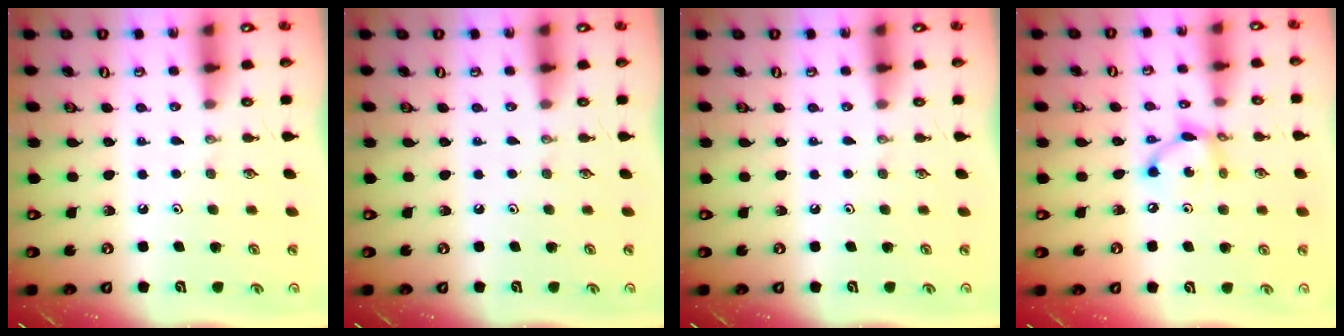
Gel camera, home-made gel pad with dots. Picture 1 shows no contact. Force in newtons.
{"total": 0.0}
{"total": 0.0}
{"total": 9.3, "press": 9.3, "slide": 0.5}